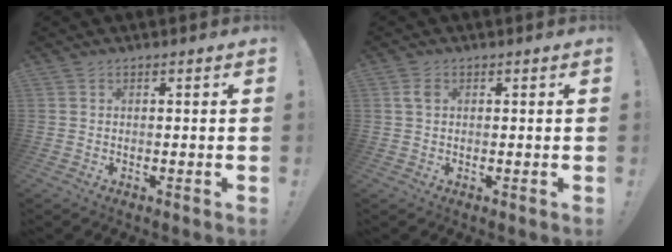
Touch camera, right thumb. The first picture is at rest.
{"total": 2.5, "force": [0.7, 1.6, 1.8], "torque": [-0.028, 0.003, 0.013]}